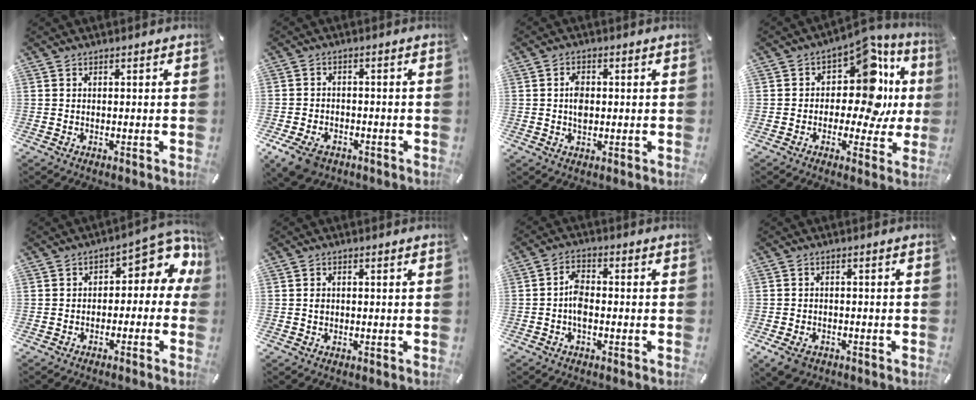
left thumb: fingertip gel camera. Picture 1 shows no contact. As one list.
[{"total": 6.6, "force": [-3.7, 4.3, 3.2], "torque": [-0.073, 0.015, -0.068]}, {"total": 4.1, "force": [0.1, 2.7, 3.1], "torque": [-0.045, 0.000, -0.002]}, {"total": 15.5, "force": [3.6, 9.0, 12.1], "torque": [-0.177, -0.032, 0.057]}, {"total": 7.6, "force": [1.5, 4.6, 5.9], "torque": [-0.071, -0.013, 0.022]}, {"total": 1.3, "force": [-0.1, 1.0, 0.8], "torque": [-0.017, 0.003, -0.004]}, {"total": 4.8, "force": [-1.1, 2.6, 3.9], "torque": [-0.075, 0.009, -0.020]}, {"total": 4.2, "force": [-2.4, 2.9, 1.9], "torque": [-0.044, 0.011, -0.047]}]